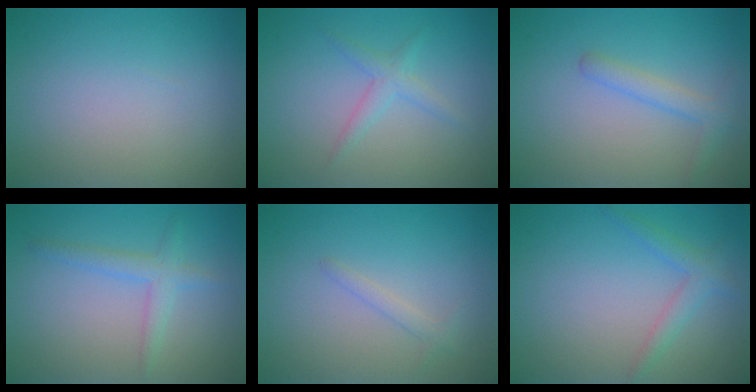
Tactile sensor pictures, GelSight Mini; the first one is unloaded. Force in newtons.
{"total": 1.0, "press": 1.0, "slide": 0.1}
{"total": 2.0, "press": 1.9, "slide": 0.1}
{"total": 2.1, "press": 2.1, "slide": 0.1}
{"total": 1.1, "press": 1.1, "slide": 0.1}
{"total": 2.0, "press": 2.0, "slide": 0.1}